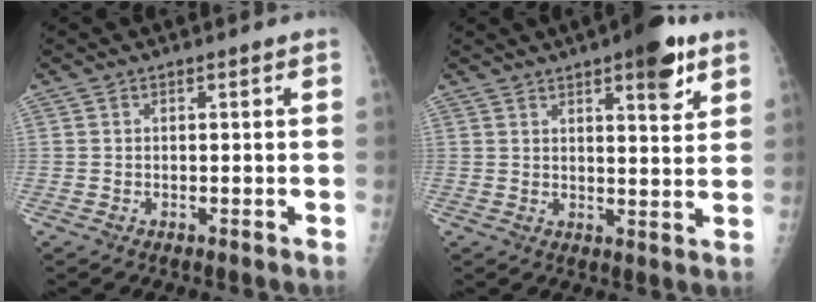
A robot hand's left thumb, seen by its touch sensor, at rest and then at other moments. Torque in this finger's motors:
{"motor_torque": [1.57, 0.68, 0.95, -0.64, 0.16]}